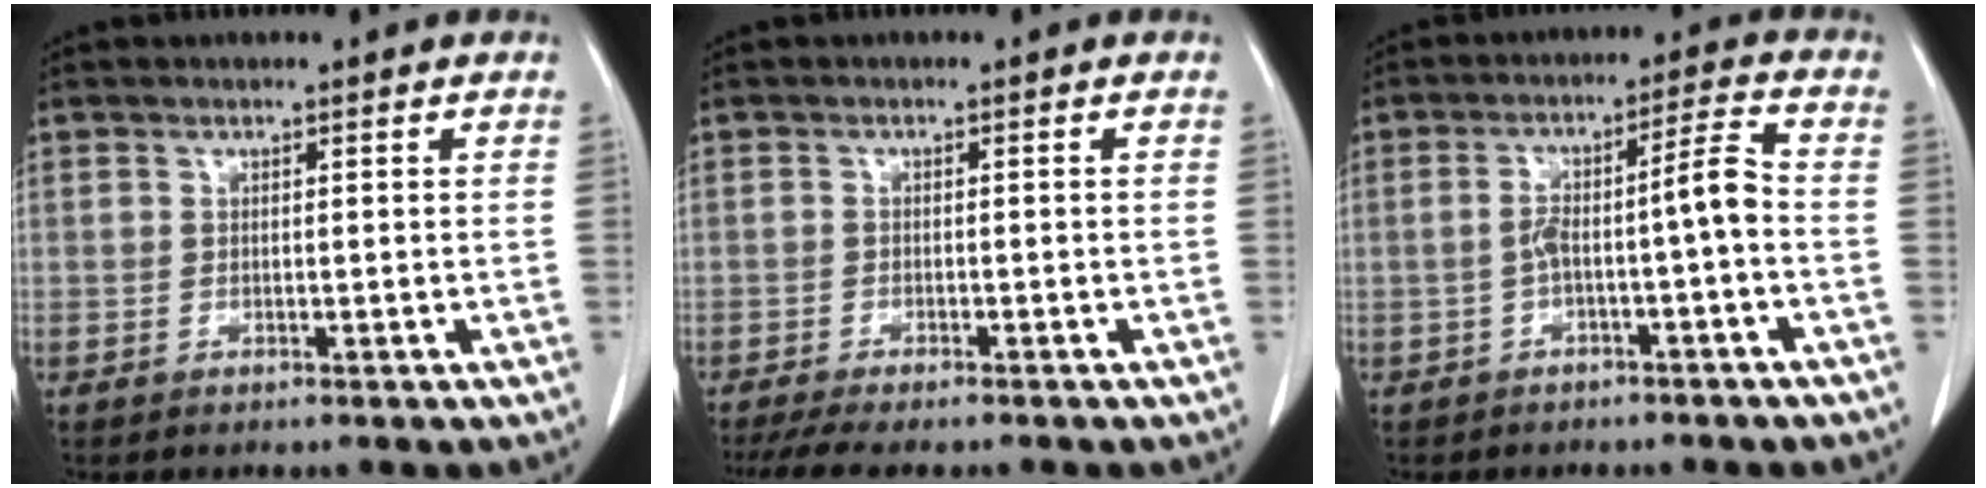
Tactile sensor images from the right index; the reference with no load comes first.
{"total": 4.3, "force": [-3.4, 0.0, 2.7], "torque": [-0.039, -0.010, -0.059]}
{"total": 6.3, "force": [-1.5, -0.2, 6.2], "torque": [-0.103, 0.028, -0.022]}